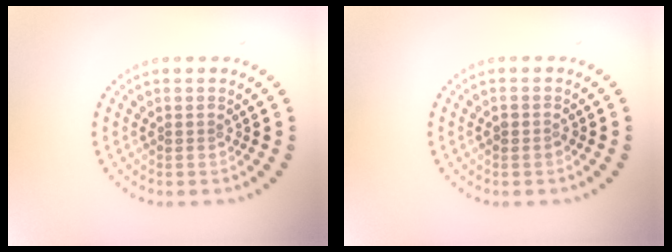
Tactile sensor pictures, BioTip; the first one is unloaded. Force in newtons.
{"total": 0.8, "press": 0.8, "slide": 0.2}